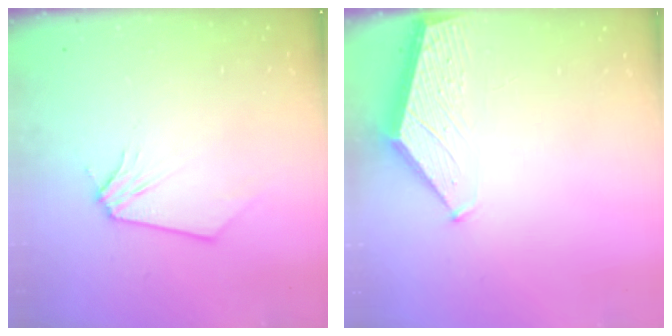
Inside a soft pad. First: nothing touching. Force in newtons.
{"total": 1.6, "press": 1.6, "slide": 0.2}